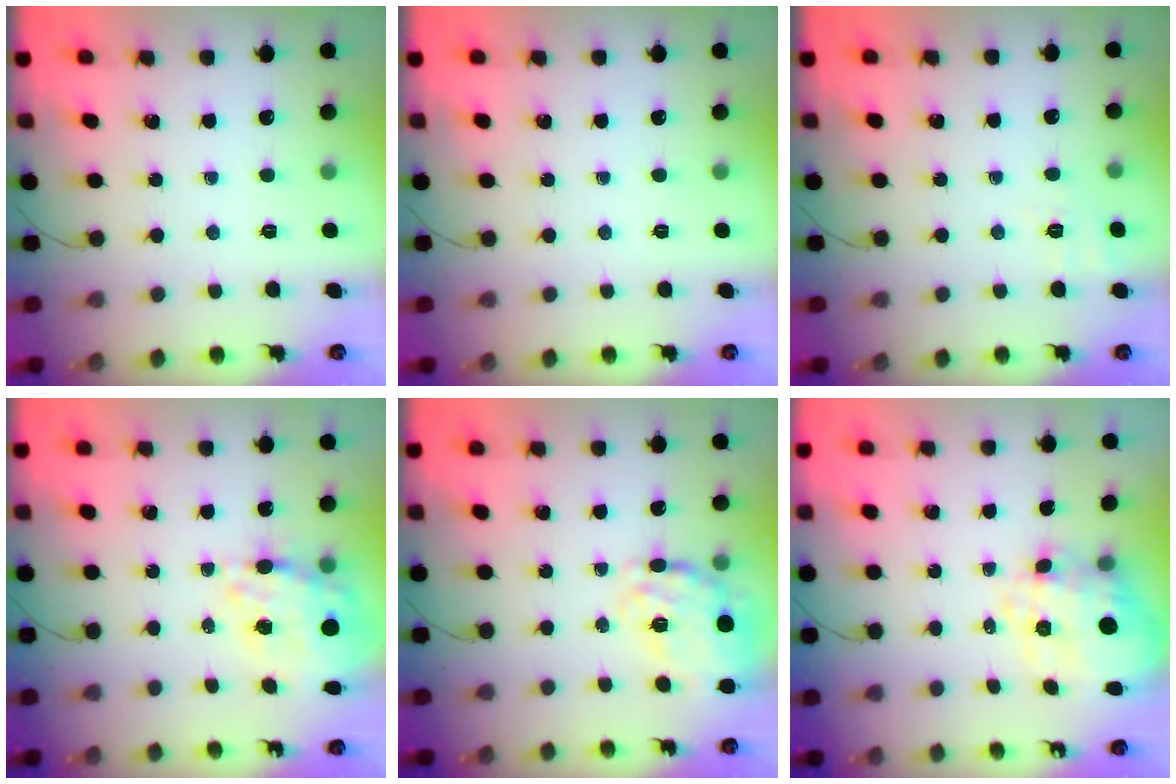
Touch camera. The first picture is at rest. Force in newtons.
{"total": 0.0}
{"total": 2.5, "press": 1.3, "slide": 2.1}
{"total": 15.2, "press": 14.7, "slide": 3.9}
{"total": 22.6, "press": 22.3, "slide": 3.4}
{"total": 11.1, "press": 11.0, "slide": 1.7}